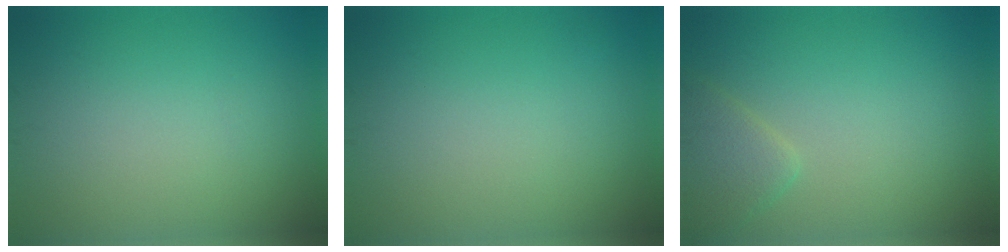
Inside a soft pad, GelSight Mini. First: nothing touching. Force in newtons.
{"total": 0.0}
{"total": 2.4, "press": 2.4, "slide": 0.2}